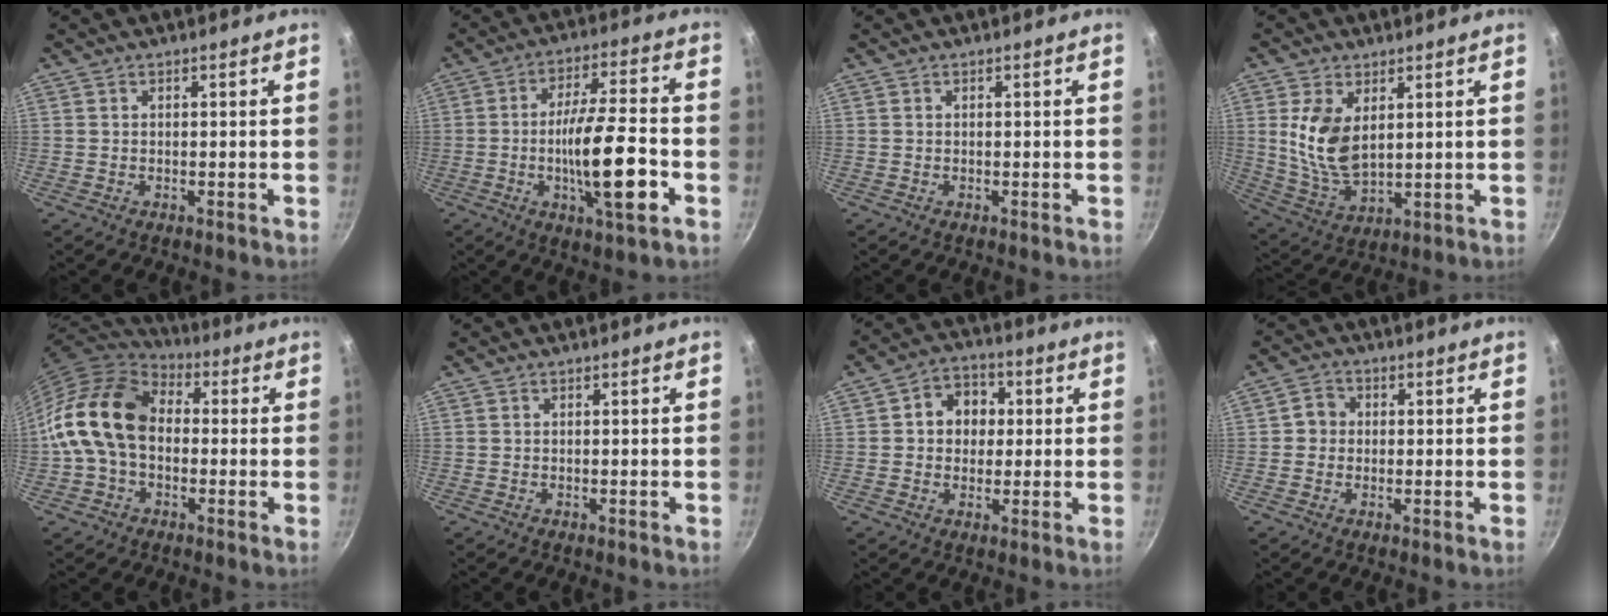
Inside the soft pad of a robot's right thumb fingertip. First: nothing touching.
{"total": 15.1, "force": [-3.9, 3.5, 14.2], "torque": [-0.230, 0.019, -0.067]}
{"total": 0.0}
{"total": 11.2, "force": [2.7, 6.4, 8.7], "torque": [-0.168, -0.026, 0.064]}
{"total": 16.6, "force": [-0.2, 11.8, 11.7], "torque": [-0.195, 0.039, -0.020]}
{"total": 0.0}
{"total": 8.4, "force": [1.2, 7.1, 4.4], "torque": [-0.028, 0.010, 0.006]}
{"total": 3.4, "force": [0.0, 3.2, 1.2], "torque": [0.003, 0.006, -0.009]}